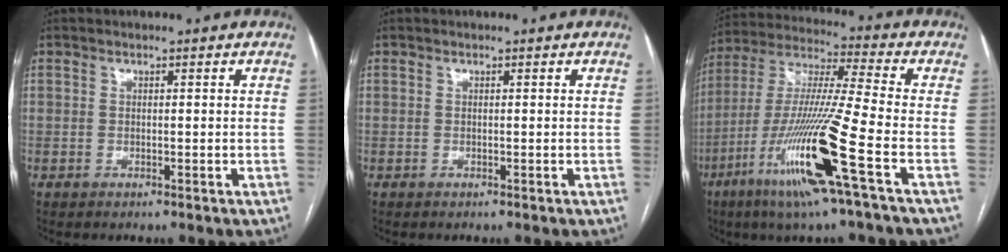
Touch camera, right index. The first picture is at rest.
{"total": 0.0}
{"total": 18.5, "force": [-7.8, -1.0, 16.8], "torque": [-0.357, -0.033, -0.151]}